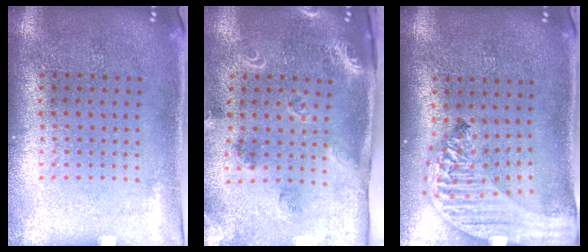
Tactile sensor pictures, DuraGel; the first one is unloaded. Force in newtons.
{"total": 1.8, "press": 1.7, "slide": 0.5}
{"total": 3.0, "press": 2.4, "slide": 1.9}